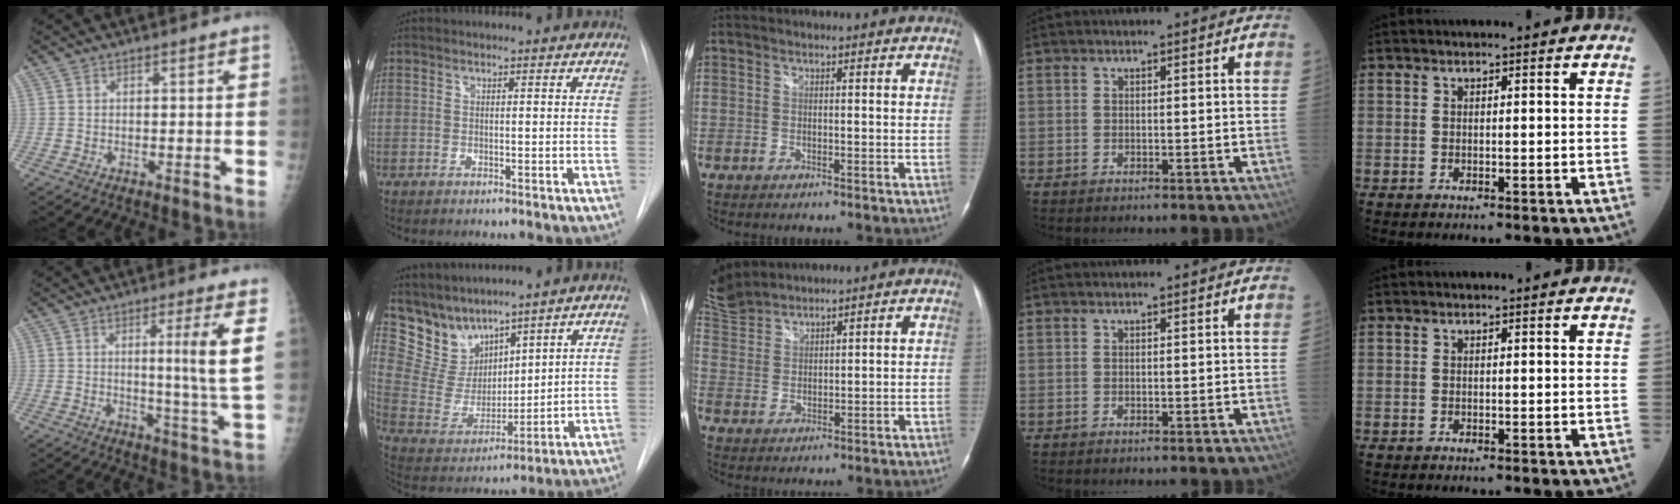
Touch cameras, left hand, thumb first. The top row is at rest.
{"thumb": {"total": 9.5, "force": [2.8, -1.3, 9.0], "torque": [-0.142, -0.032, 0.045]}, "index": {"total": 9.2, "force": [8.4, 3.6, 1.0], "torque": [-0.046, 0.019, 0.186]}, "middle": {"total": 9.3, "force": [8.8, 2.3, 2.1], "torque": [-0.072, 0.017, 0.188]}}